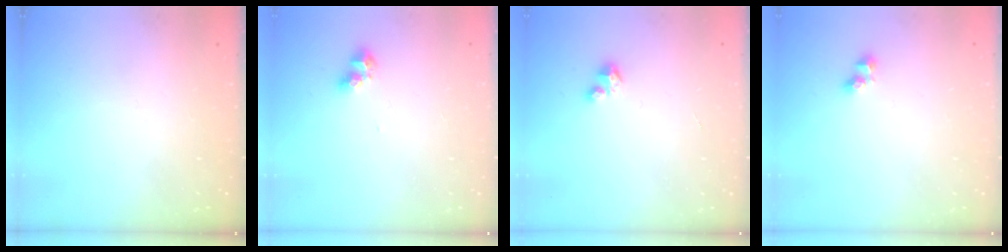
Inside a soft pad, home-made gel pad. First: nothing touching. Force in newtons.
{"total": 6.8, "press": 6.8, "slide": 0.6}
{"total": 1.9, "press": 1.9, "slide": 0.1}
{"total": 2.7, "press": 2.5, "slide": 1.0}